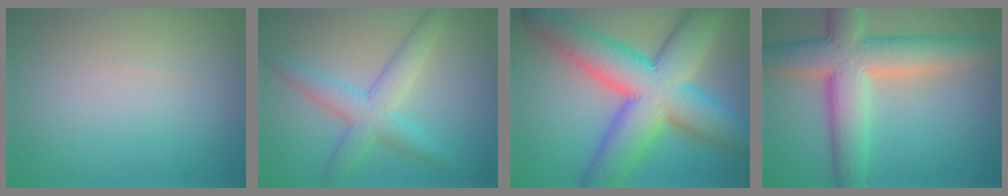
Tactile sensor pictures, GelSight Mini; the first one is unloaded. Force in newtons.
{"total": 4.6, "press": 4.6, "slide": 0.2}
{"total": 13.8, "press": 13.8, "slide": 0.3}
{"total": 9.3, "press": 9.3, "slide": 0.7}